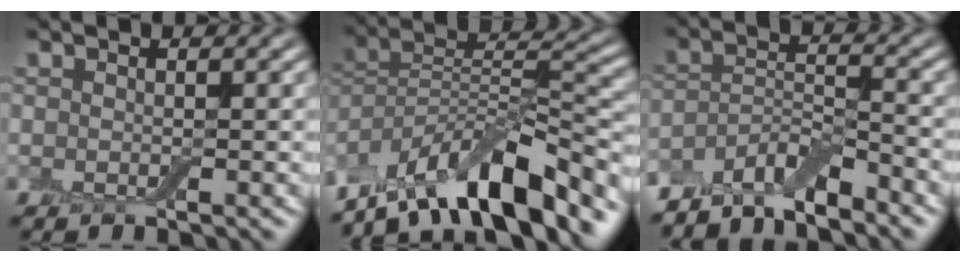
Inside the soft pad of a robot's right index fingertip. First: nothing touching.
{"total": 12.8, "force": [-8.9, 4.0, 8.3], "torque": [-0.130, 0.031, -0.158]}
{"total": 5.4, "force": [-4.8, 1.4, 2.2], "torque": [-0.037, 0.005, -0.091]}